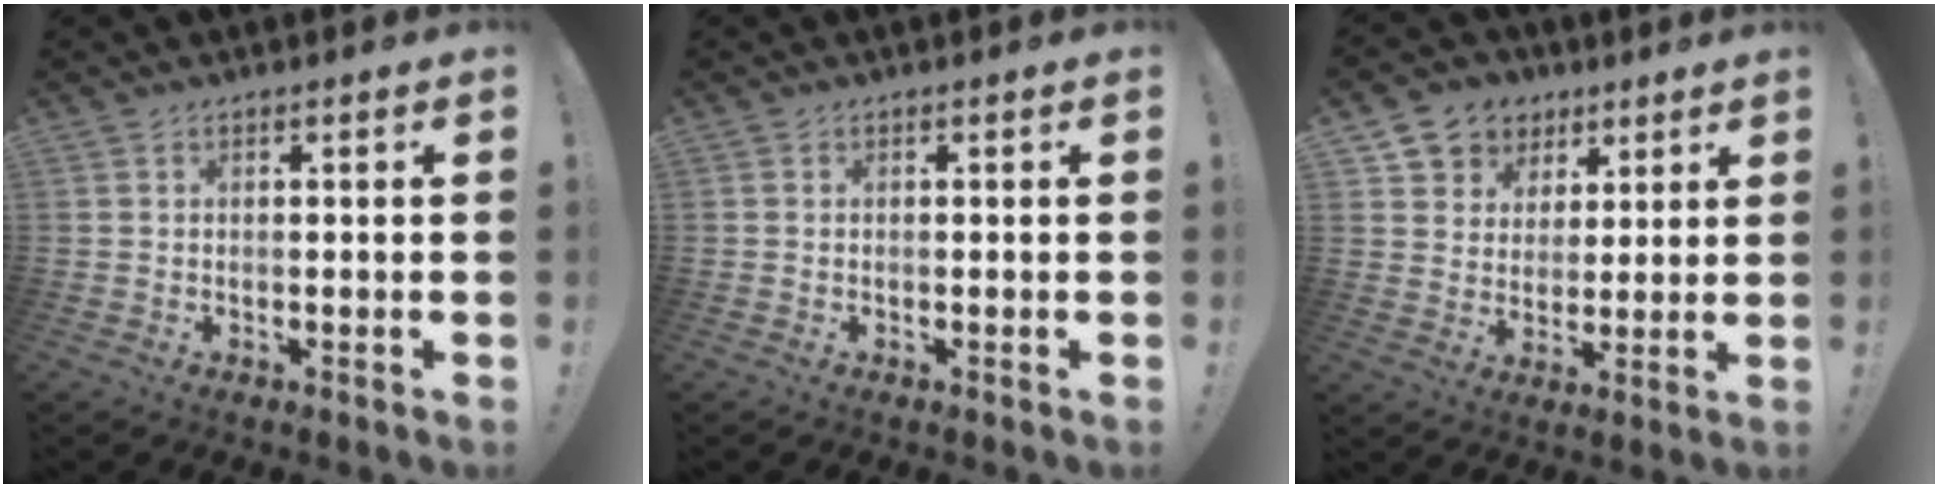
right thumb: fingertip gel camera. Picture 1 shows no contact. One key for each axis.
{"total": 0.0}
{"total": 8.7, "fx": 4.1, "fy": 7.5, "fz": 1.5, "tx": -0.019, "ty": -0.028, "tz": 0.084}